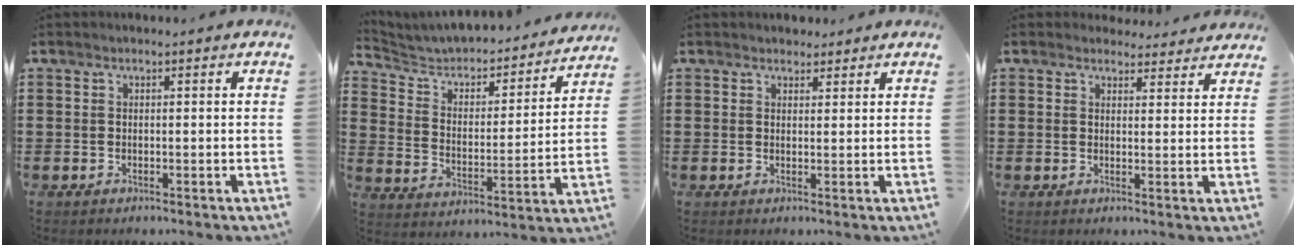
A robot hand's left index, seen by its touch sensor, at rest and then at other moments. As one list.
[{"total": 3.5, "force": [3.2, 1.3, 0.6], "torque": [-0.037, -0.032, 0.044]}, {"total": 1.8, "force": [1.6, 0.8, 0.1], "torque": [0.002, 0.001, 0.029]}, {"total": 3.2, "force": [3.0, 1.1, 0.4], "torque": [-0.010, -0.010, 0.054]}]